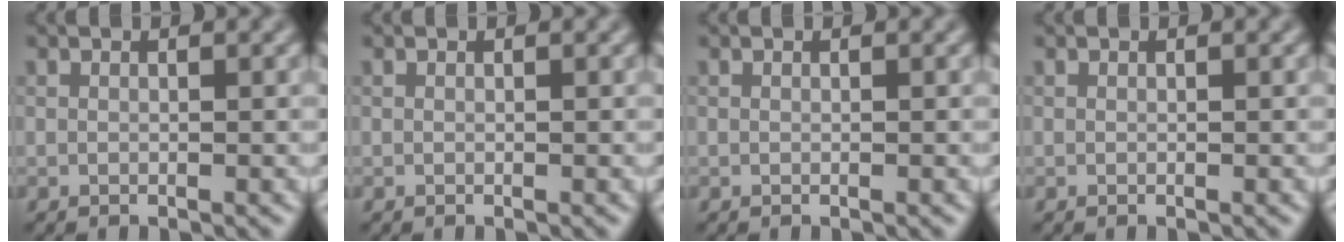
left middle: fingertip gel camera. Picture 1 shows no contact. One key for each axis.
{"total": 0.0}
{"total": 0.0}
{"total": 0.0}